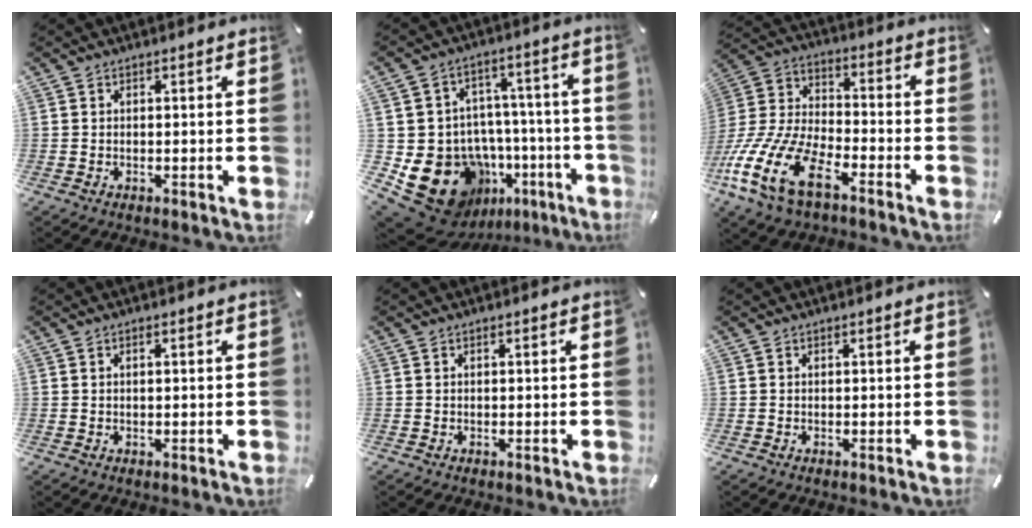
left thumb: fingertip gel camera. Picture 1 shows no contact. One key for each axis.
{"total": 18.5, "fx": -7.6, "fy": 14.6, "fz": 8.4, "tx": -0.132, "ty": 0.041, "tz": -0.094}
{"total": 17.1, "fx": -10.4, "fy": 7.6, "fz": 11.3, "tx": -0.245, "ty": 0.033, "tz": -0.189}
{"total": 0.6, "fx": 0.2, "fy": 0.3, "fz": 0.5, "tx": -0.010, "ty": 0.003, "tz": 0.002}
{"total": 0.0}
{"total": 0.0}